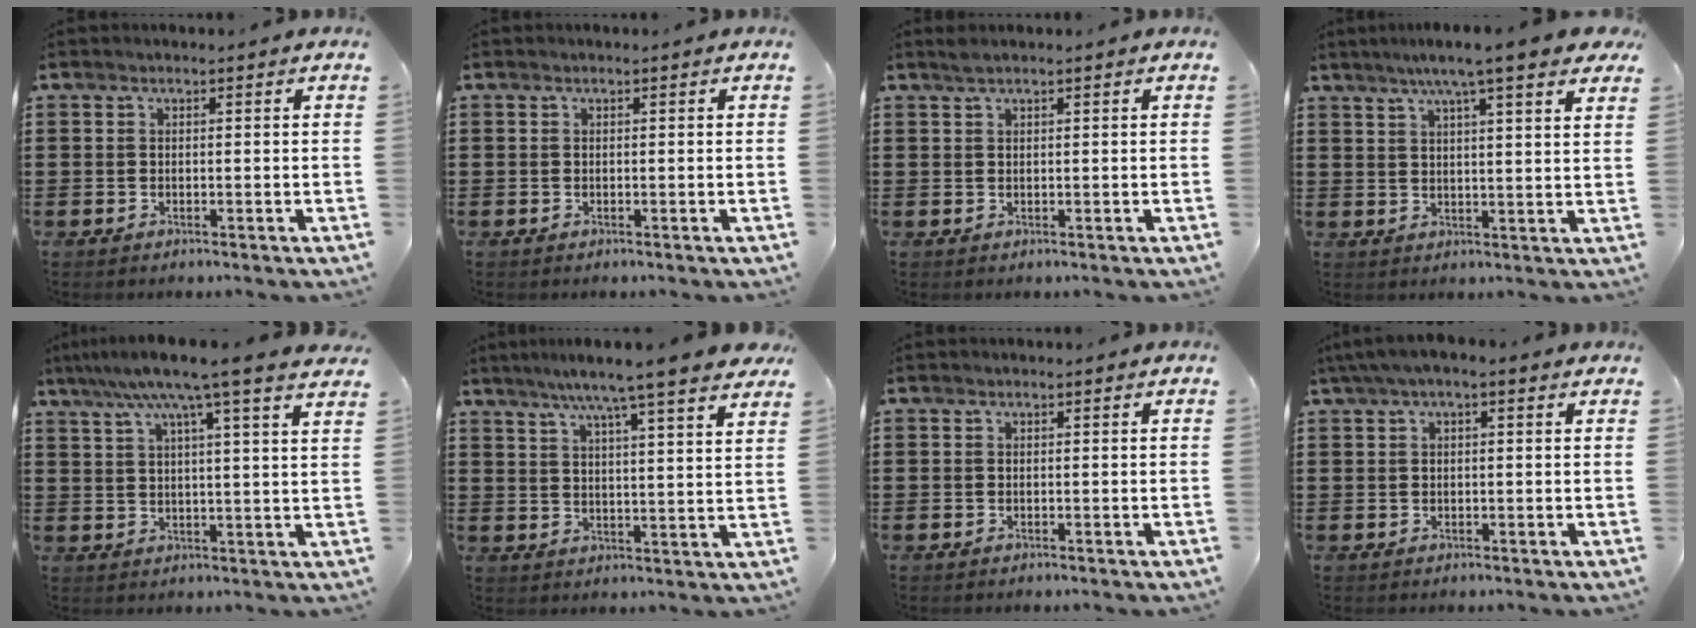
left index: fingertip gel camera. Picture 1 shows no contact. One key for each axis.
{"total": 0.0}
{"total": 1.0, "fx": 0.7, "fy": 0.0, "fz": 0.7, "tx": -0.015, "ty": 0.001, "tz": 0.014}
{"total": 6.8, "fx": 5.3, "fy": 0.0, "fz": 4.4, "tx": -0.093, "ty": -0.011, "tz": 0.087}
{"total": 8.6, "fx": 6.5, "fy": -0.4, "fz": 5.6, "tx": -0.119, "ty": -0.023, "tz": 0.108}
{"total": 7.3, "fx": 6.1, "fy": -0.7, "fz": 3.9, "tx": -0.096, "ty": -0.026, "tz": 0.101}
{"total": 0.0}
{"total": 2.1, "fx": 0.6, "fy": 0.5, "fz": 2.0, "tx": -0.037, "ty": 0.004, "tz": 0.009}